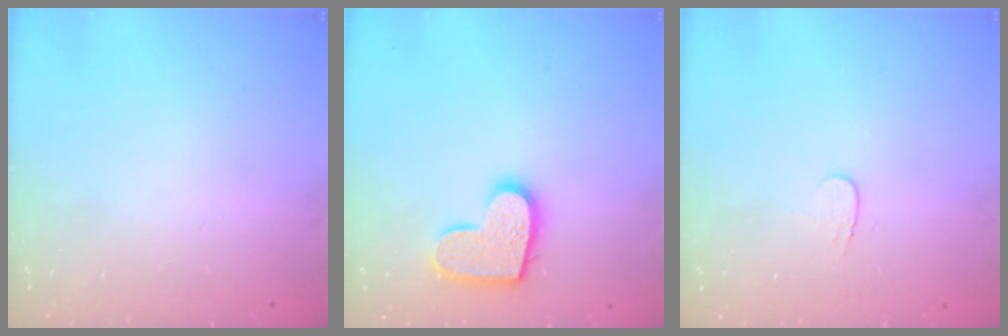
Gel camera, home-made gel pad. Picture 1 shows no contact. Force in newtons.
{"total": 12.7, "press": 12.7, "slide": 0.7}
{"total": 3.4, "press": 3.4, "slide": 0.4}